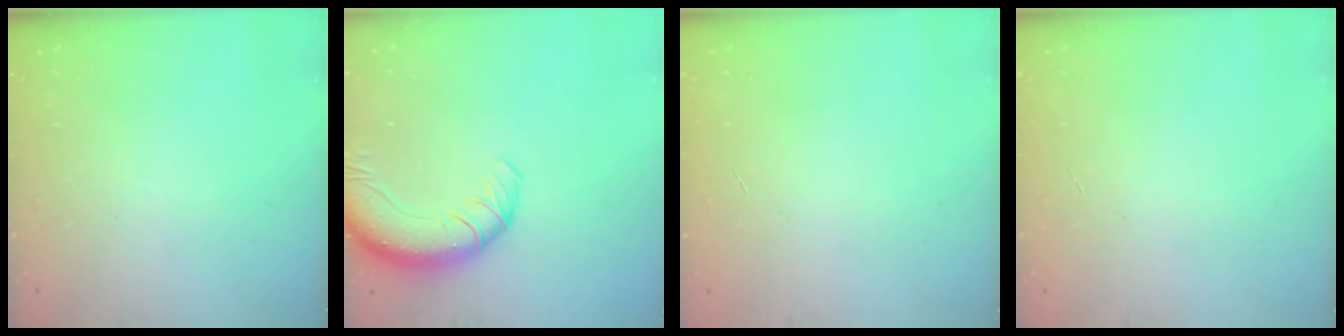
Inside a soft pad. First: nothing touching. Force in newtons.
{"total": 12.3, "press": 11.9, "slide": 3.2}
{"total": 0.0}
{"total": 0.0}